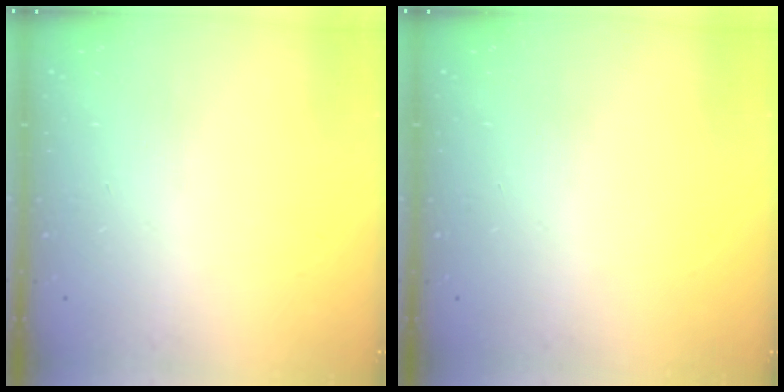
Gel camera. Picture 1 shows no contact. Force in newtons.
{"total": 0.0}